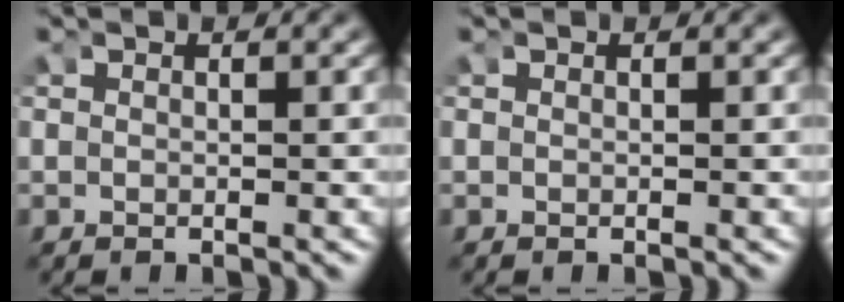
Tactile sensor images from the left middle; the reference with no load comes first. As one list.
[{"total": 0.0}]